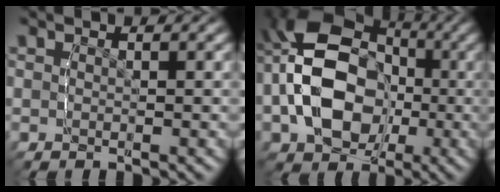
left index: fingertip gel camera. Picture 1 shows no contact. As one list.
[{"total": 13.5, "force": [-1.8, 12.2, 5.6], "torque": [-0.154, -0.037, -0.042]}]